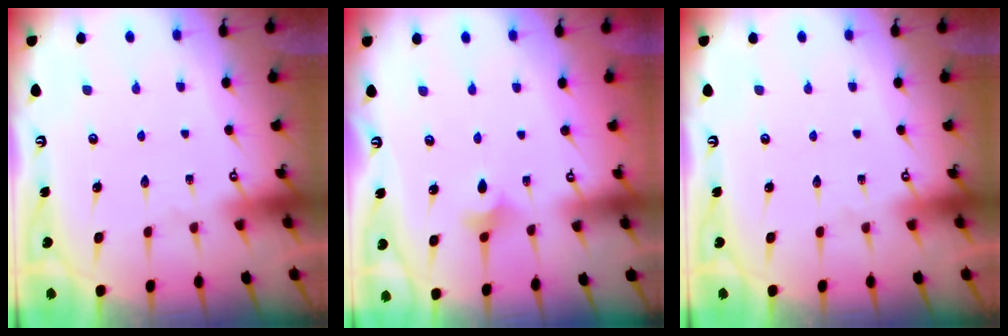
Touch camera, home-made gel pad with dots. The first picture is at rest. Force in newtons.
{"total": 3.4, "press": 3.3, "slide": 0.7}
{"total": 0.0}